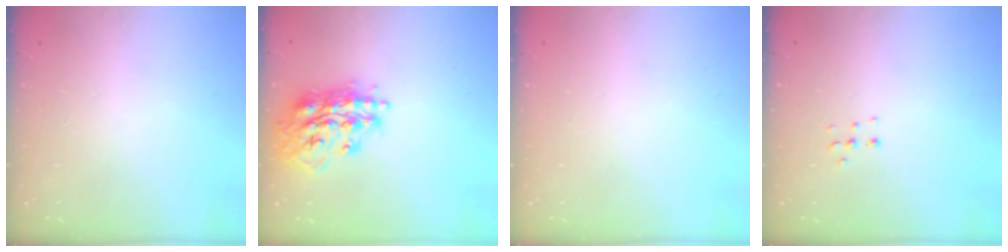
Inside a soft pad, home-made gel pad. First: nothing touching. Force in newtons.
{"total": 17.1, "press": 17.0, "slide": 1.4}
{"total": 0.0}
{"total": 3.8, "press": 3.7, "slide": 0.9}